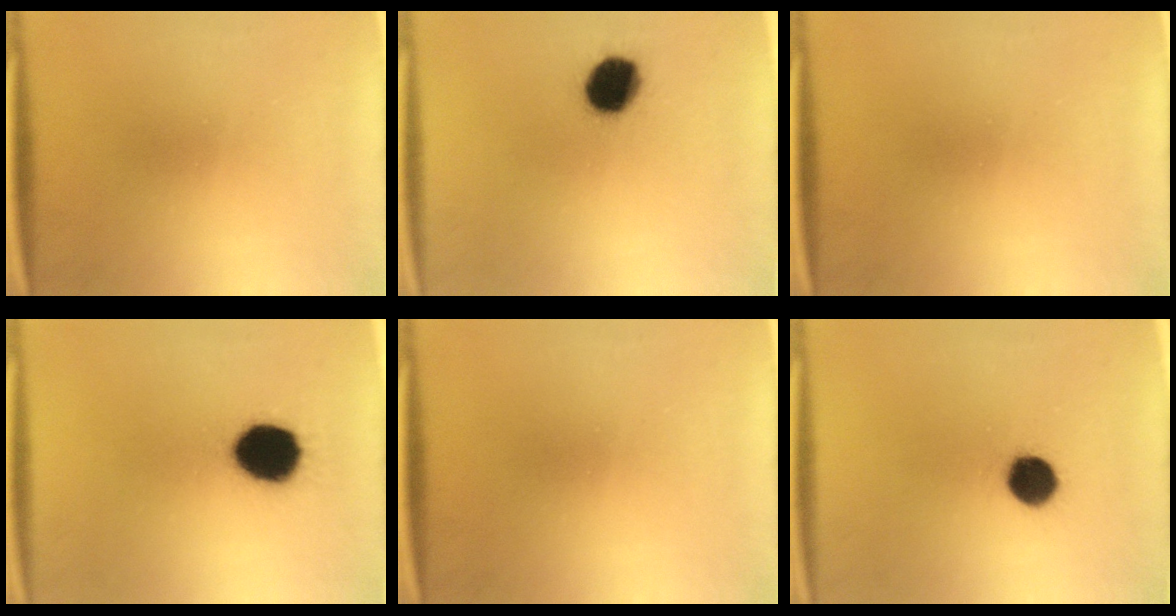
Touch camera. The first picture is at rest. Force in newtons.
{"total": 10.7}
{"total": 0.0}
{"total": 13.5}
{"total": 0.0}
{"total": 6.8}